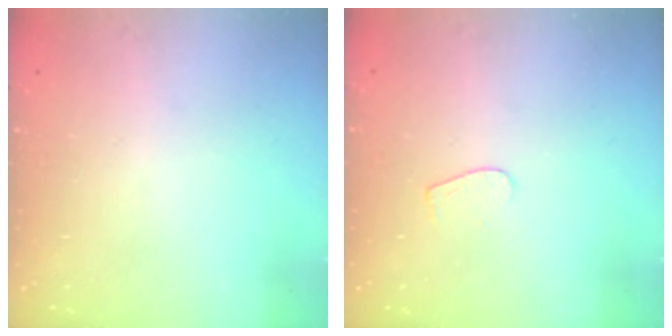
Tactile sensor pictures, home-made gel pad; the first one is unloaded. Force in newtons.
{"total": 3.9, "press": 3.9, "slide": 0.4}